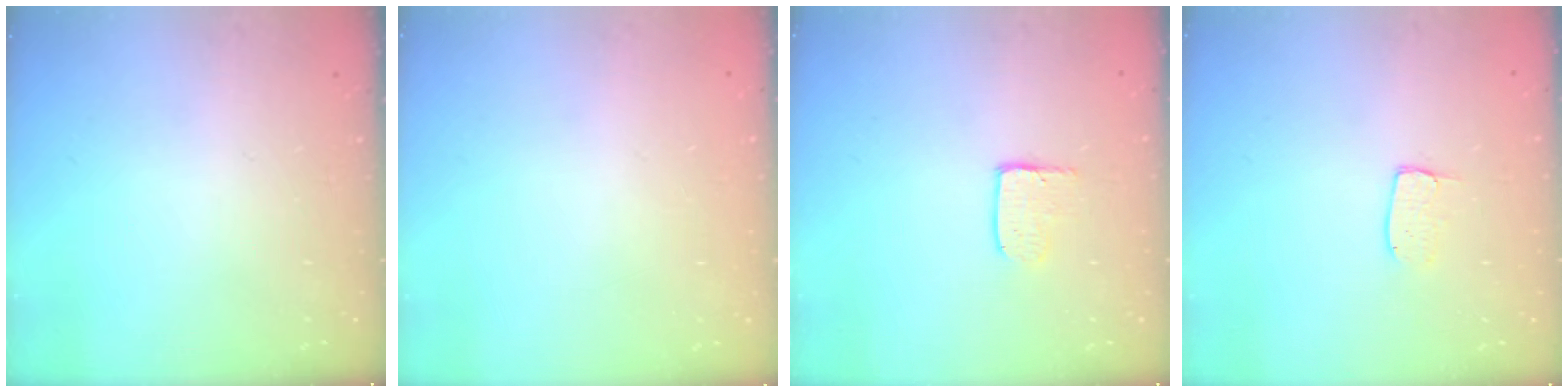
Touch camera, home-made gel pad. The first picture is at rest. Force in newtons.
{"total": 0.0}
{"total": 3.9, "press": 3.9, "slide": 0.4}
{"total": 4.9, "press": 4.8, "slide": 0.4}